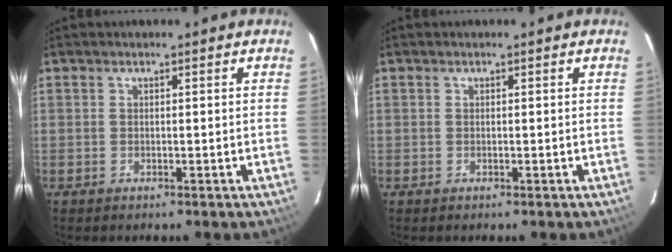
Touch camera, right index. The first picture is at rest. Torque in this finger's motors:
{"motor_torque": [0.00, 0.00, 0.00, 0.00]}